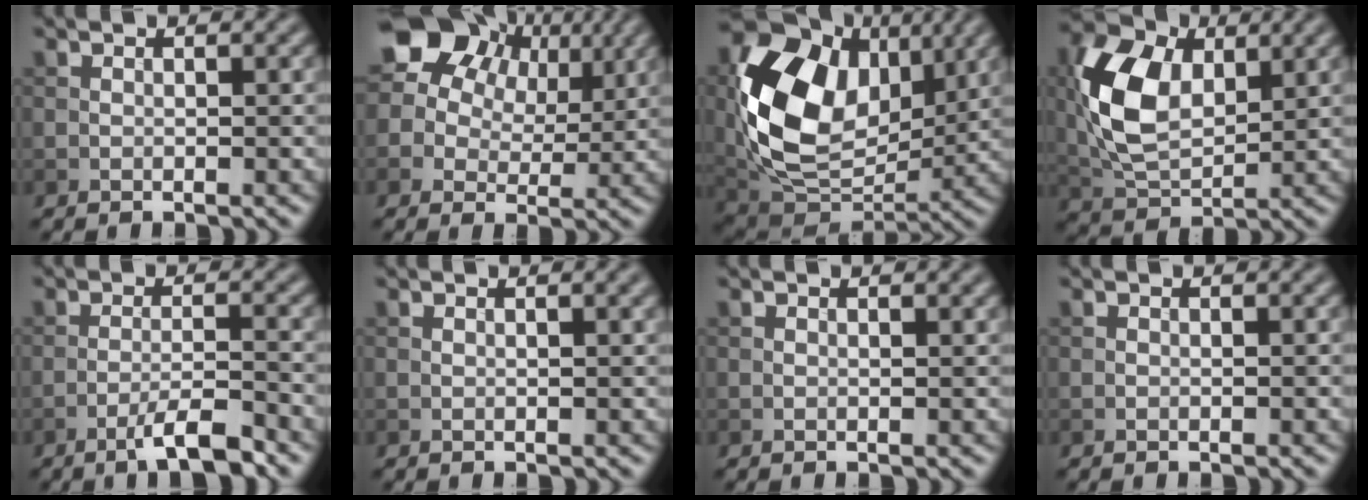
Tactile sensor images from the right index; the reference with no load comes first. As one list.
[{"total": 12.3, "force": [6.0, 8.2, 6.9], "torque": [-0.127, 0.034, 0.086]}, {"total": 14.4, "force": [3.0, 10.1, 9.8], "torque": [-0.182, 0.002, 0.053]}, {"total": 8.9, "force": [1.9, 5.7, 6.6], "torque": [-0.147, 0.005, 0.034]}, {"total": 4.0, "force": [-2.6, 0.5, 3.0], "torque": [-0.050, 0.005, -0.052]}, {"total": 1.7, "force": [0.9, 0.5, 1.3], "torque": [-0.015, 0.002, 0.007]}, {"total": 0.6, "force": [0.5, 0.1, 0.3], "torque": [-0.004, 0.000, 0.008]}, {"total": 0.0}]